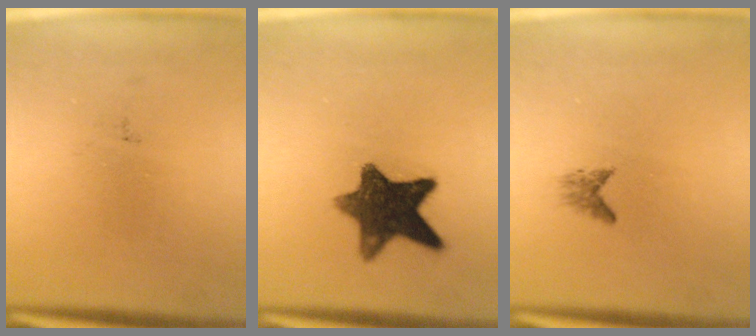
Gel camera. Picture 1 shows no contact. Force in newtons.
{"total": 11.1}
{"total": 1.1}